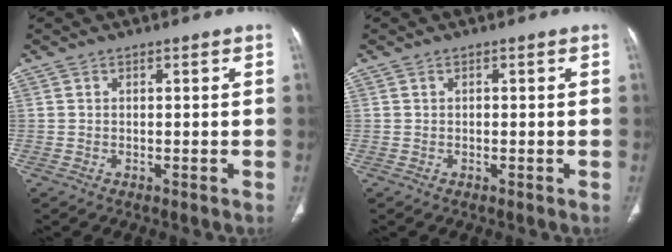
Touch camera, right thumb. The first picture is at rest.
{"total": 0.0}